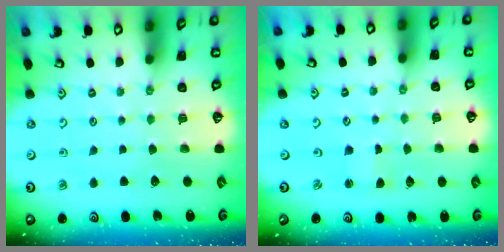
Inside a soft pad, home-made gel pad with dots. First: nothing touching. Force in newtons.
{"total": 1.1, "press": 1.1, "slide": 0.2}